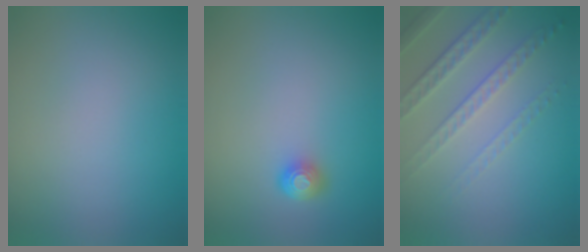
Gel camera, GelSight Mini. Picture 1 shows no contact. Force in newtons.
{"total": 1.6, "press": 1.3, "slide": 0.9}
{"total": 4.8, "press": 3.4, "slide": 3.4}